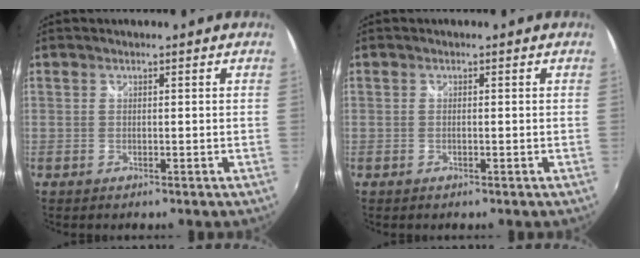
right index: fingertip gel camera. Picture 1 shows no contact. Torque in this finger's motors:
{"motor_torque": [0.02, -0.06, 0.02, 0.00]}